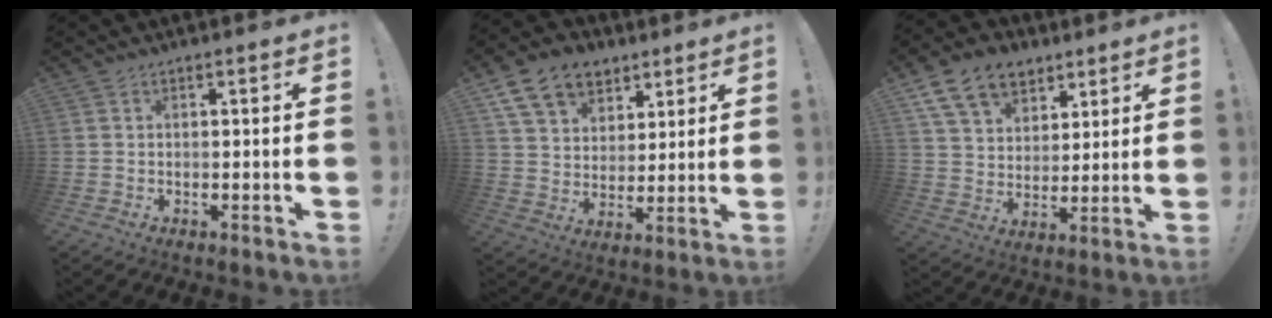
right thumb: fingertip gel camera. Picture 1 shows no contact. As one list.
[{"total": 14.6, "force": [8.2, 10.3, 6.3], "torque": [-0.090, -0.047, 0.155]}, {"total": 14.7, "force": [8.5, 10.1, 6.5], "torque": [-0.101, -0.046, 0.162]}]